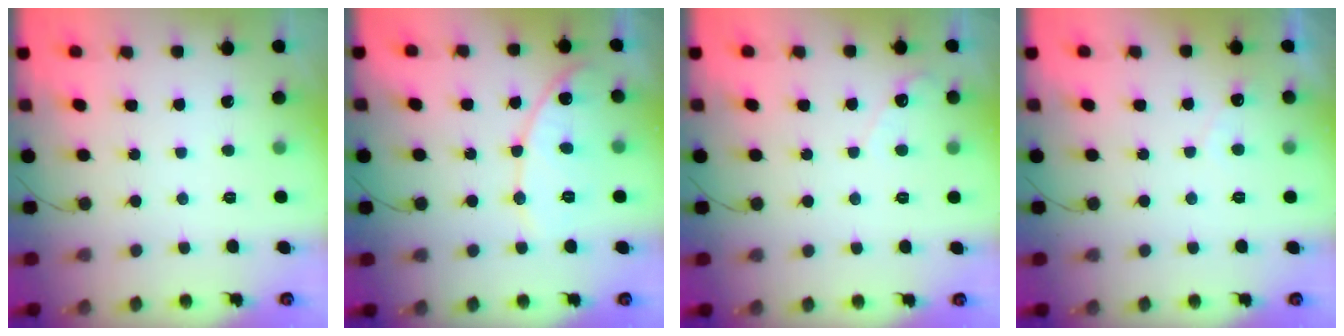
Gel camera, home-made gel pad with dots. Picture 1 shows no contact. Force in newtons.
{"total": 11.2, "press": 11.2, "slide": 0.9}
{"total": 3.1, "press": 3.1, "slide": 0.3}
{"total": 3.0, "press": 3.0, "slide": 0.1}